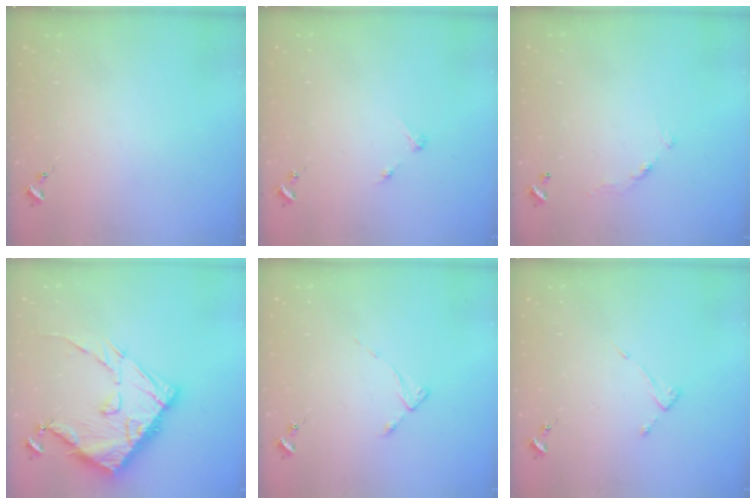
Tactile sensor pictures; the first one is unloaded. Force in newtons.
{"total": 2.8, "press": 2.8, "slide": 0.3}
{"total": 6.0, "press": 6.0, "slide": 0.4}
{"total": 19.1, "press": 19.0, "slide": 1.6}
{"total": 3.1, "press": 3.1, "slide": 0.4}
{"total": 2.6, "press": 2.6, "slide": 0.3}